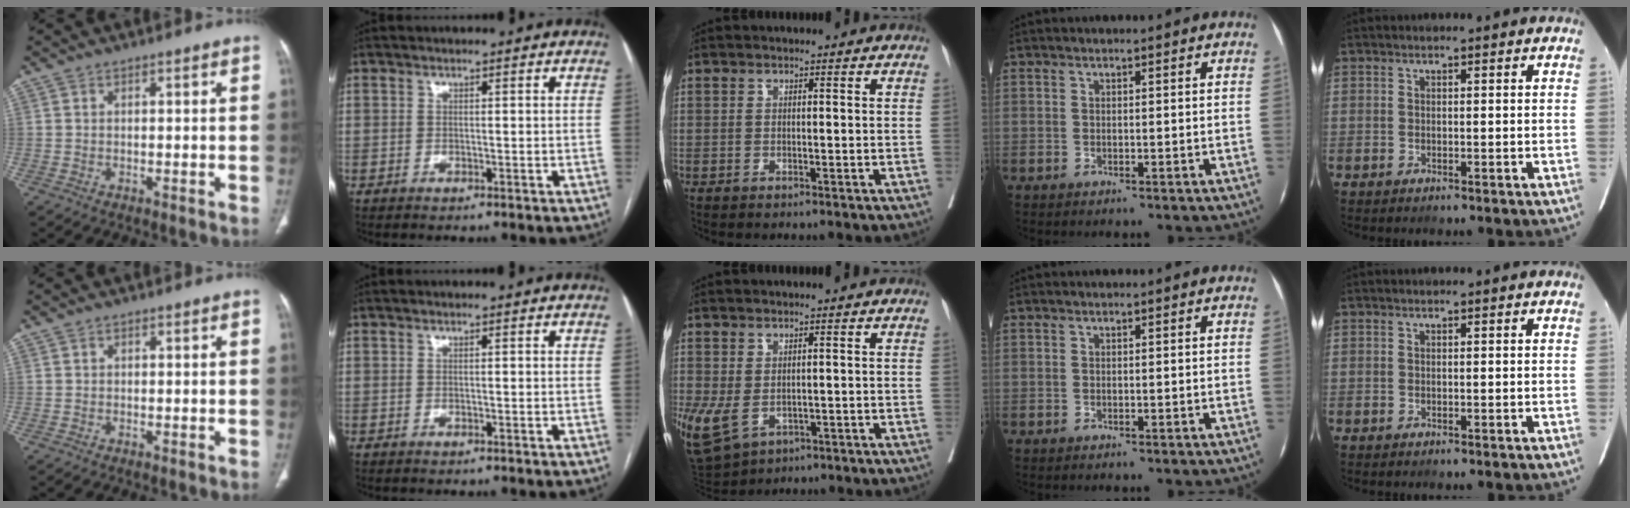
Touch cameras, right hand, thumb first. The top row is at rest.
{"middle": {"total": 12.5, "force": [-3.7, 8.9, 7.9], "torque": [-0.212, -0.015, -0.044]}}